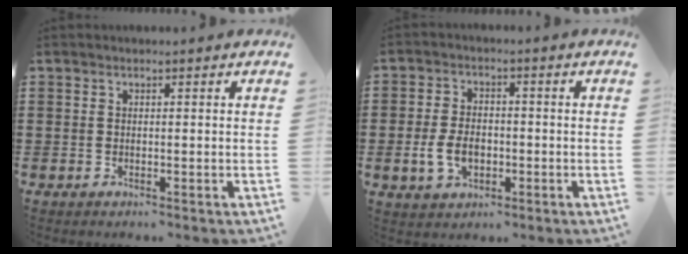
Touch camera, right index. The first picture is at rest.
{"total": 5.3, "force": [-1.4, 3.6, 3.7], "torque": [-0.091, -0.002, -0.029]}